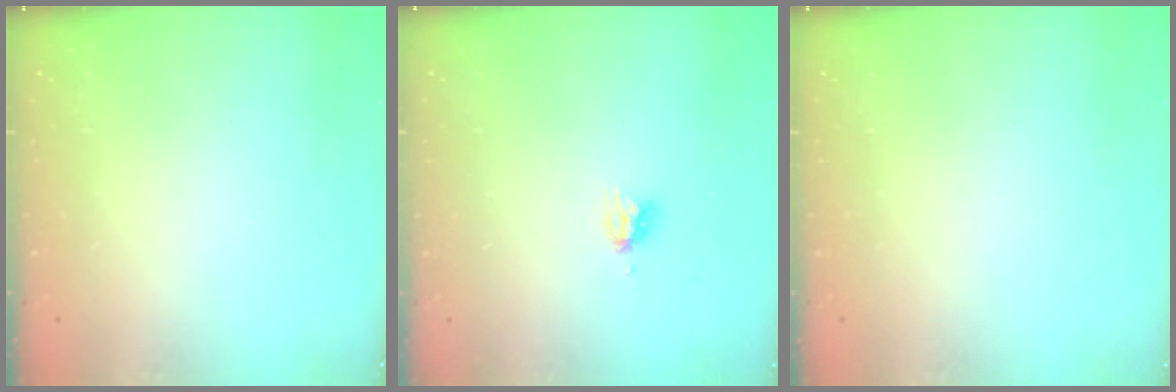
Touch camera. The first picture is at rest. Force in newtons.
{"total": 4.2, "press": 4.2, "slide": 0.1}
{"total": 0.0}